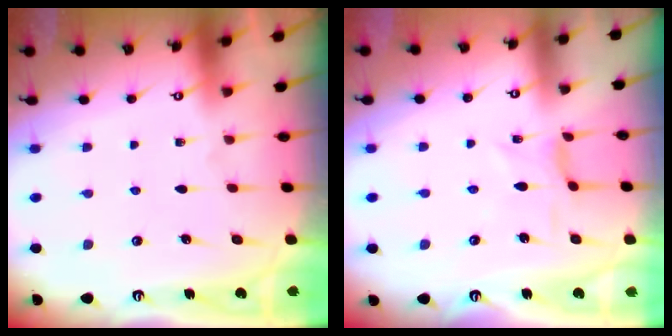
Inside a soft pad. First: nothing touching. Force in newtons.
{"total": 1.6, "press": 1.5, "slide": 0.5}